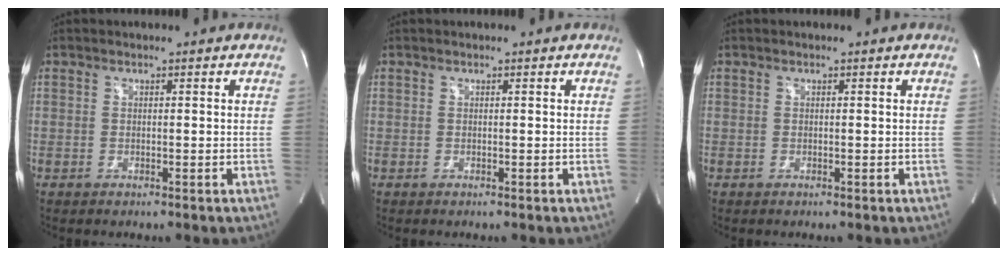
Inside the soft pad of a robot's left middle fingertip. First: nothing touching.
{"total": 0.0}
{"total": 0.0}